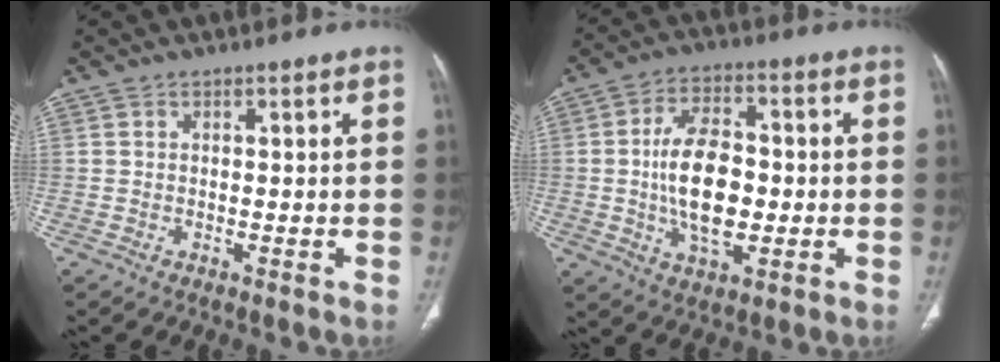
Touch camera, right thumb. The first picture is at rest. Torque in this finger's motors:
{"motor_torque": [1.74, 3.27, 1.57, -1.20, 0.57]}